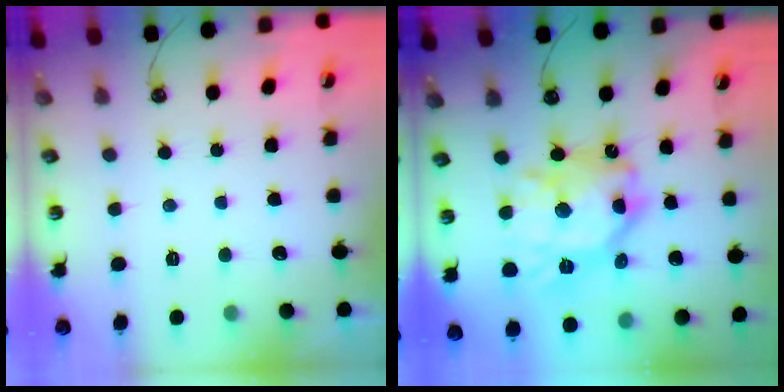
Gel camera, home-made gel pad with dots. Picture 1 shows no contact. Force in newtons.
{"total": 20.2, "press": 20.1, "slide": 2.0}